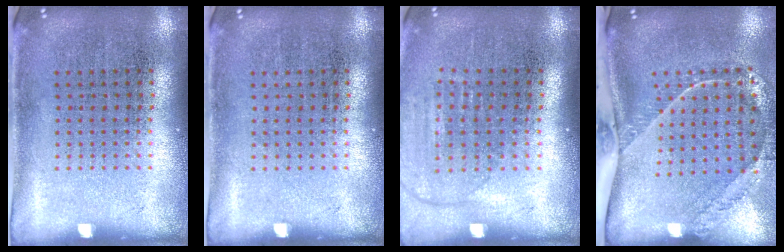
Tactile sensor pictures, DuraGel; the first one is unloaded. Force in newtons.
{"total": 0.0}
{"total": 1.3, "press": 1.2, "slide": 0.6}
{"total": 2.5, "press": 1.7, "slide": 1.8}